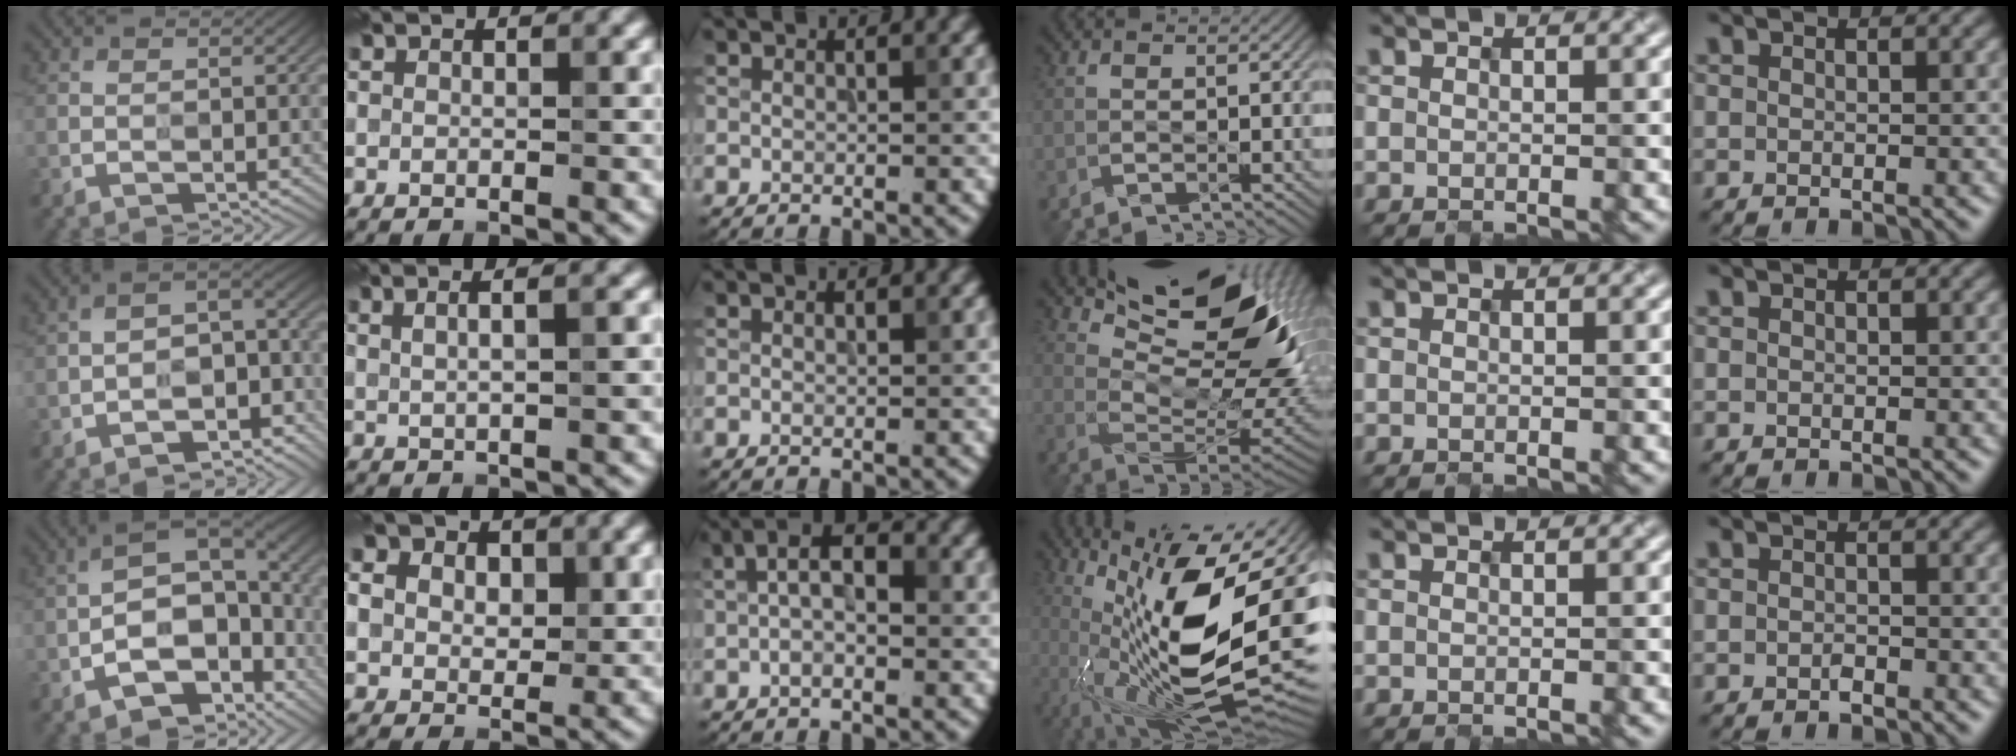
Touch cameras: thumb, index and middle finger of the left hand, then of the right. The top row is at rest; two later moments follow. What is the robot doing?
{"motion": "wipe", "object": "glasses"}